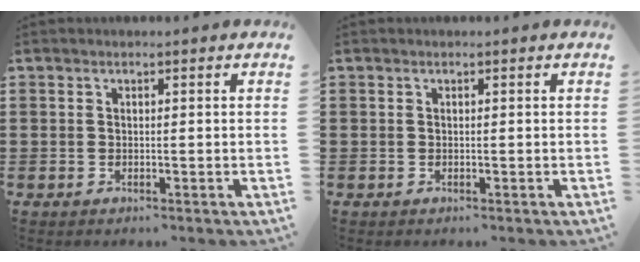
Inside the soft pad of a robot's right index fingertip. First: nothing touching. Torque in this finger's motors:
{"motor_torque": [1.28, 0.85, 0.01, 0.00]}